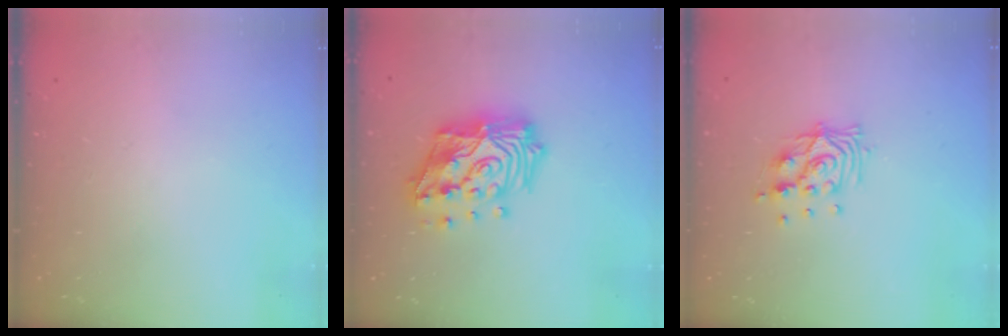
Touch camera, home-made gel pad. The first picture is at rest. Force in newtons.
{"total": 25.6, "press": 25.5, "slide": 2.2}
{"total": 11.0, "press": 11.0, "slide": 1.3}